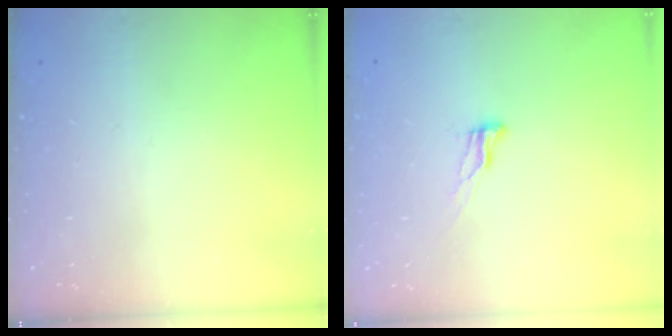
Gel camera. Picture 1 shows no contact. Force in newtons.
{"total": 6.5, "press": 6.5, "slide": 0.7}